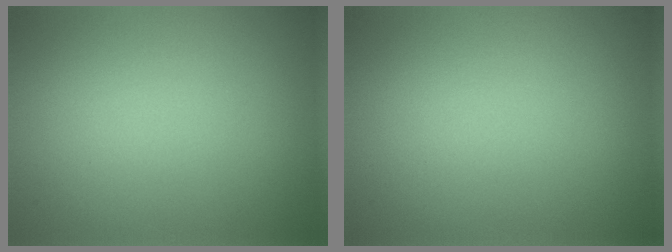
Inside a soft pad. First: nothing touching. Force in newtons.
{"total": 0.0}